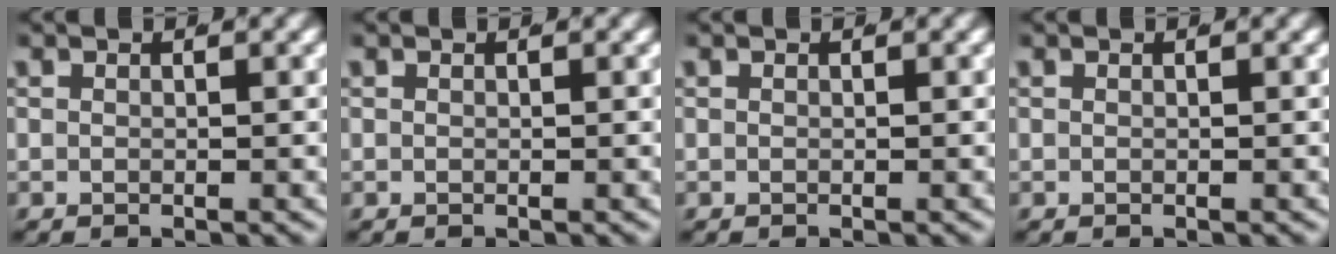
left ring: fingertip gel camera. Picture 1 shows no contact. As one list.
[{"total": 0.0}, {"total": 0.0}, {"total": 0.0}]